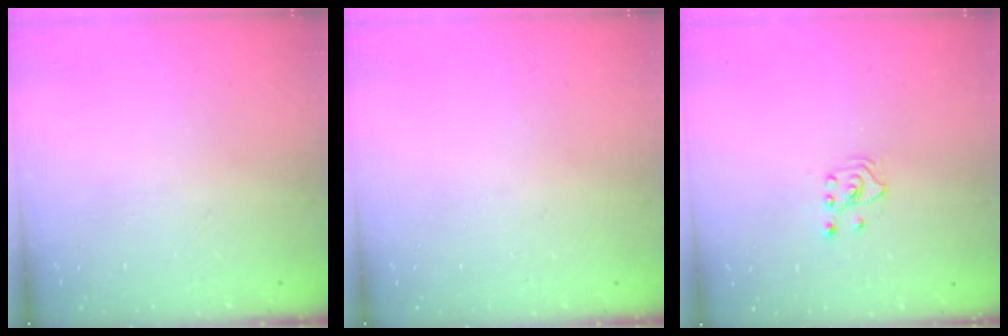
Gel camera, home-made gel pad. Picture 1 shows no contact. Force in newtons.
{"total": 0.0}
{"total": 2.5, "press": 2.4, "slide": 0.9}